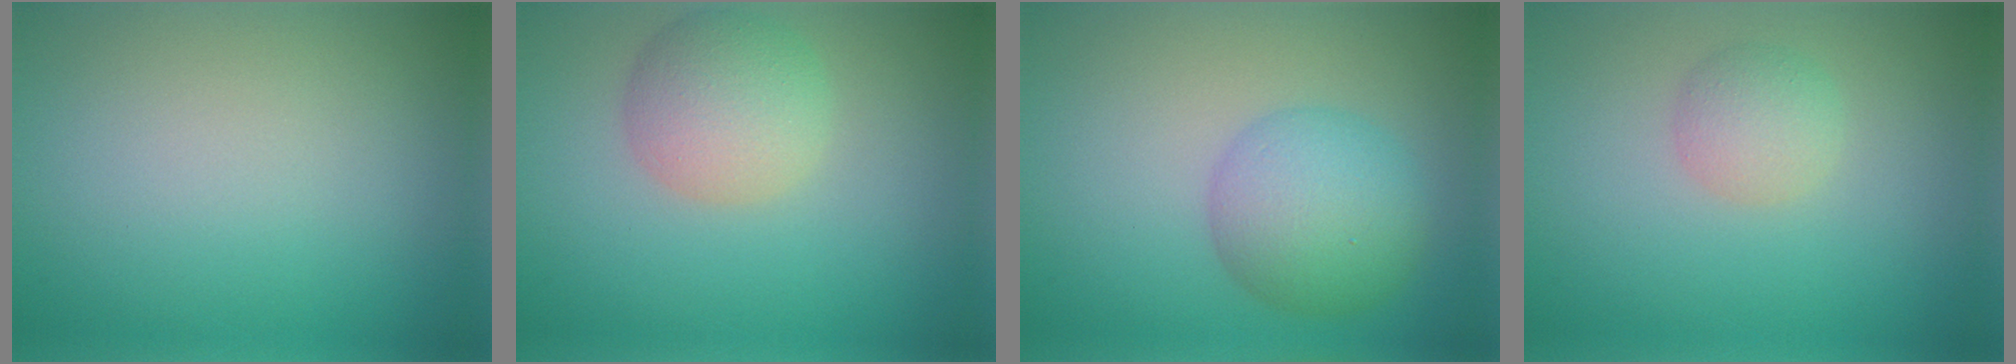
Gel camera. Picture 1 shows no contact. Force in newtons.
{"total": 4.4, "press": 4.3, "slide": 0.5}
{"total": 5.3, "press": 5.3, "slide": 0.2}
{"total": 2.1, "press": 2.1, "slide": 0.0}